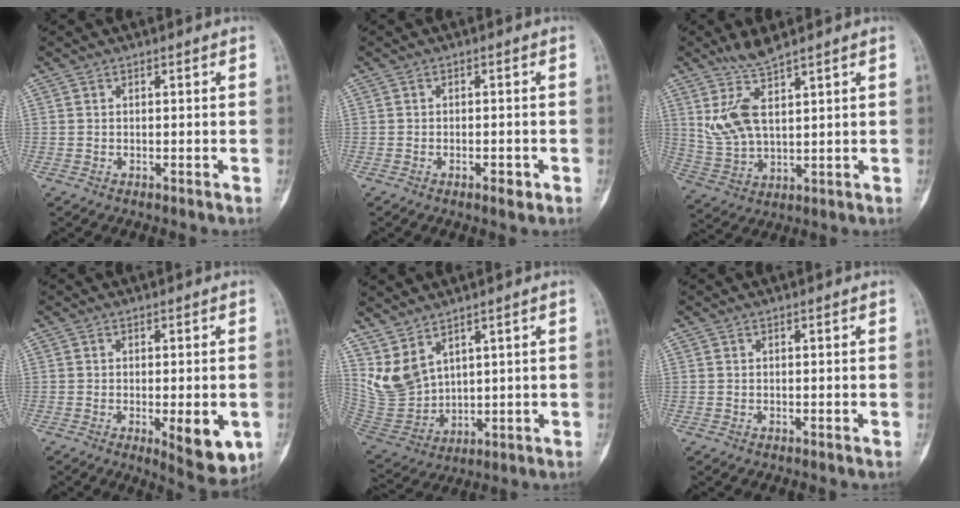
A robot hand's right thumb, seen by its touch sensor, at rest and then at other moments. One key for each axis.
{"total": 2.3, "fx": -1.2, "fy": 0.9, "fz": 1.8, "tx": -0.025, "ty": 0.006, "tz": -0.017}
{"total": 8.5, "fx": 5.1, "fy": 2.7, "fz": 6.3, "tx": -0.128, "ty": -0.027, "tz": 0.119}
{"total": 9.1, "fx": -2.5, "fy": 3.2, "fz": 8.1, "tx": -0.088, "ty": -0.014, "tz": -0.027}
{"total": 8.5, "fx": 5.1, "fy": 4.6, "fz": 4.9, "tx": -0.088, "ty": -0.029, "tz": 0.130}
{"total": 0.0}